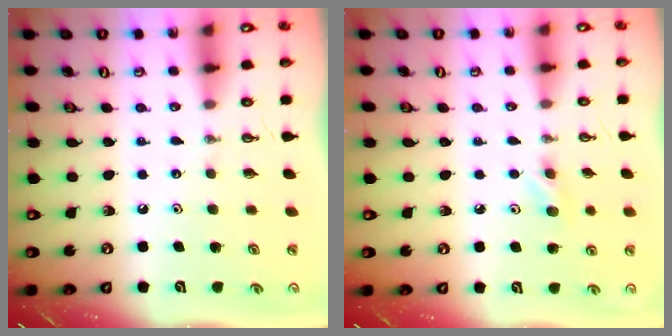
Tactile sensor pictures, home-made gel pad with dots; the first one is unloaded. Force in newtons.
{"total": 5.0, "press": 4.8, "slide": 1.4}